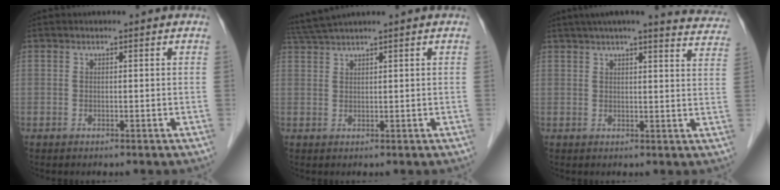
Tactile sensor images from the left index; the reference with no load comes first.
{"total": 3.4, "force": [2.9, -1.2, 1.2], "torque": [-0.032, 0.016, 0.066]}
{"total": 17.3, "force": [15.8, 1.6, 6.9], "torque": [-0.084, -0.012, 0.178]}